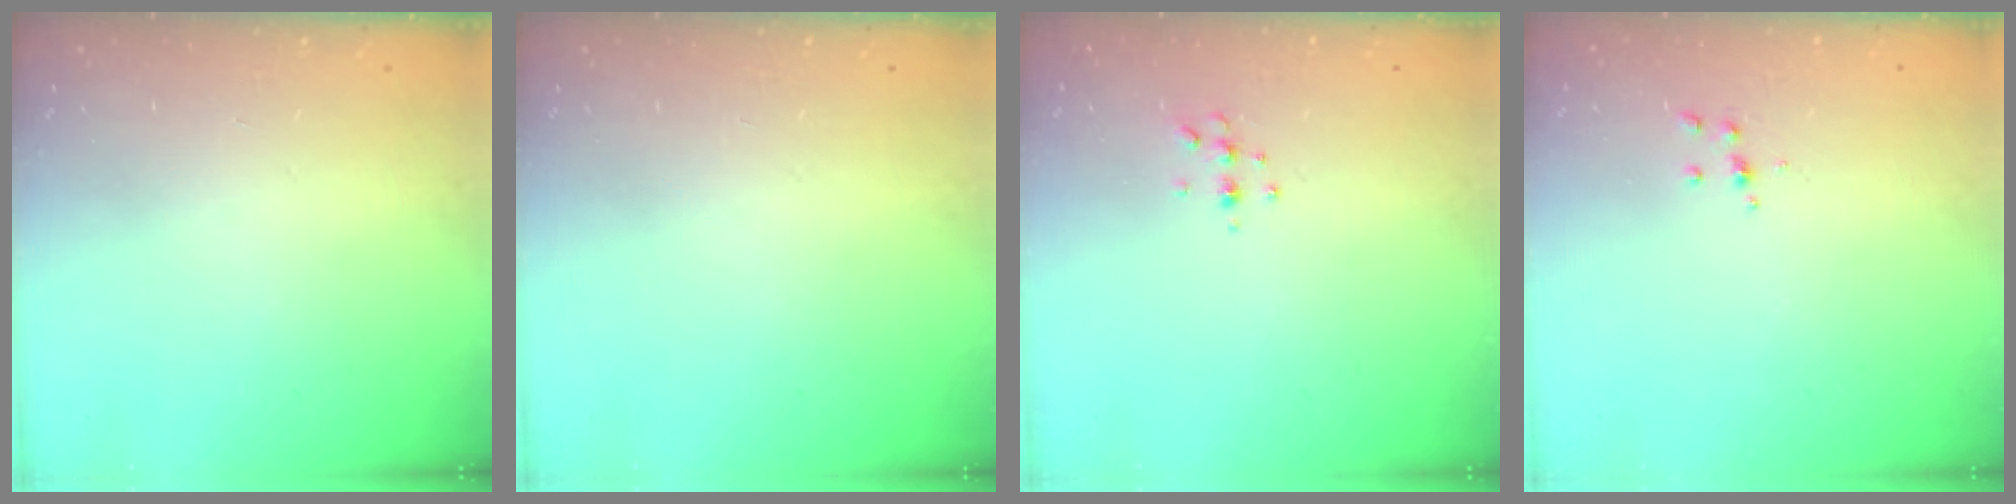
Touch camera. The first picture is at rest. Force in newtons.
{"total": 0.0}
{"total": 4.5, "press": 4.4, "slide": 0.8}
{"total": 3.3, "press": 3.3, "slide": 0.4}